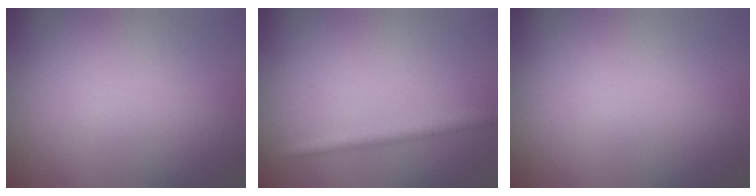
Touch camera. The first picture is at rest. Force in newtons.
{"total": 1.9, "press": 1.8, "slide": 0.2}
{"total": 0.0}